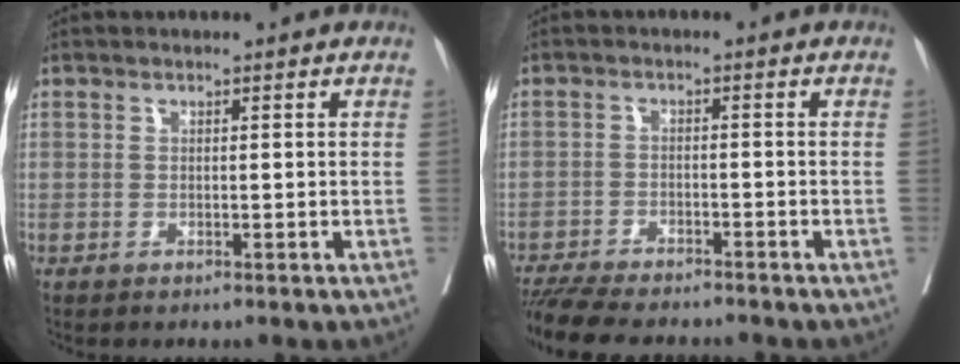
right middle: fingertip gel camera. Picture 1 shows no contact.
{"total": 11.4, "force": [-10.2, 1.8, 4.7], "torque": [-0.069, -0.013, -0.154]}